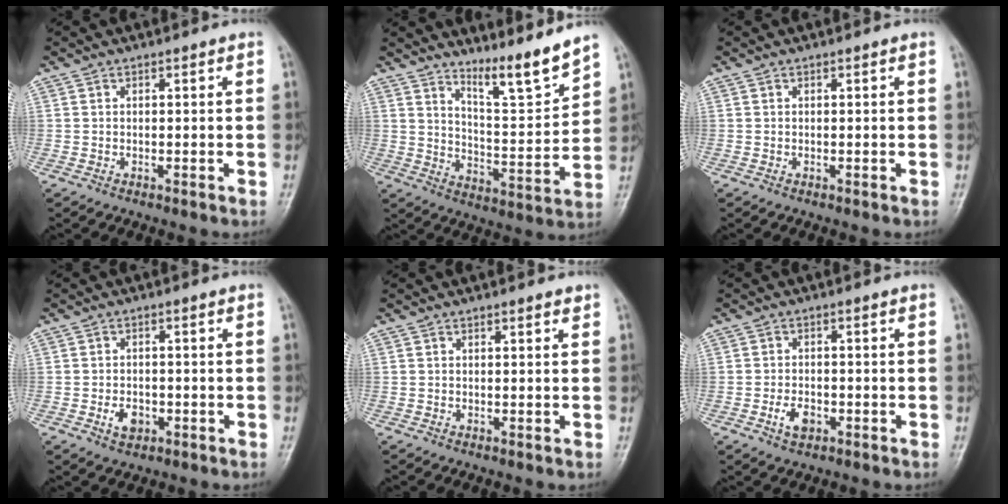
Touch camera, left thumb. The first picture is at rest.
{"total": 9.5, "force": [8.3, 0.2, 4.6], "torque": [-0.065, -0.079, 0.145]}
{"total": 0.0}
{"total": 3.4, "force": [-1.2, 2.4, 2.1], "torque": [-0.029, 0.005, -0.016]}
{"total": 1.3, "force": [0.9, 0.3, 0.8], "torque": [-0.010, -0.004, 0.011]}
{"total": 3.5, "force": [-1.4, 2.1, 2.4], "torque": [-0.041, 0.007, -0.023]}